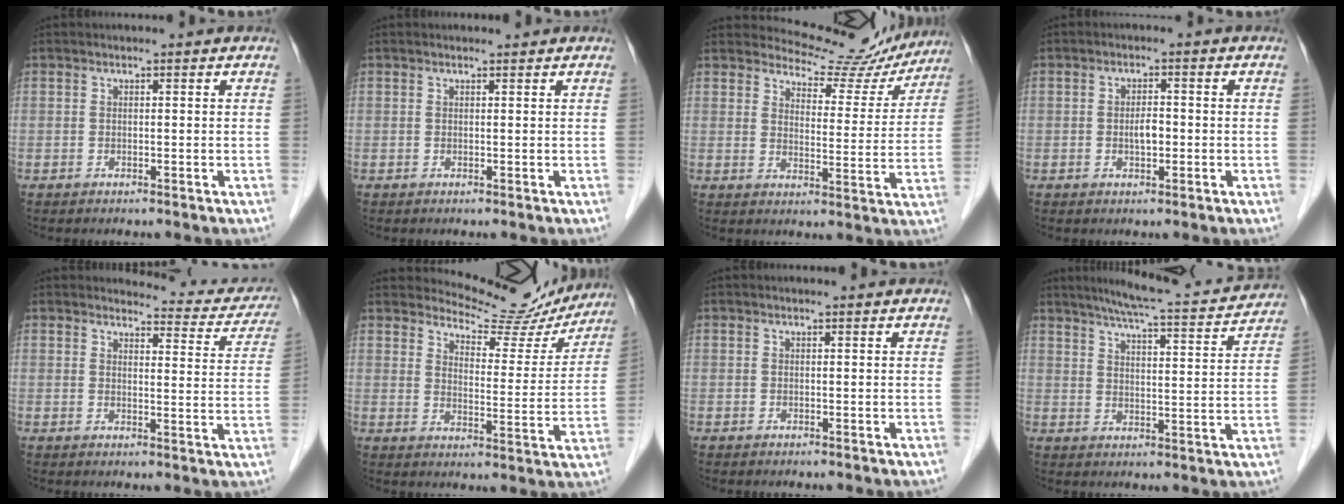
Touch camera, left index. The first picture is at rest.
{"total": 0.8, "force": [0.7, 0.1, 0.1], "torque": [-0.008, 0.001, 0.013]}
{"total": 12.3, "force": [11.8, 3.3, 1.2], "torque": [-0.007, -0.020, 0.137]}
{"total": 2.4, "force": [-0.6, 1.0, 2.1], "torque": [-0.038, 0.000, -0.008]}
{"total": 11.0, "force": [10.7, 2.4, 1.2], "torque": [0.013, -0.041, 0.098]}
{"total": 13.7, "force": [13.3, 2.9, 1.8], "torque": [-0.018, -0.034, 0.161]}
{"total": 1.0, "force": [0.9, 0.1, 0.3], "torque": [-0.005, 0.010, 0.014]}
{"total": 16.8, "force": [15.2, 1.7, 7.0], "torque": [-0.107, 0.002, 0.199]}